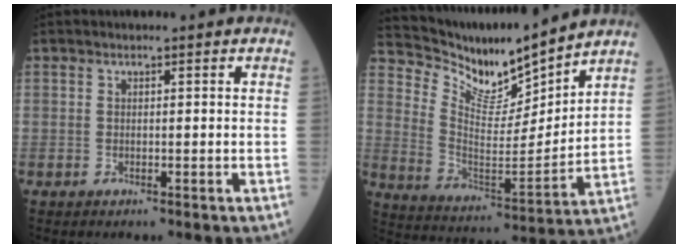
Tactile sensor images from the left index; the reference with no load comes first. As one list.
[{"total": 12.4, "force": [12.0, 0.8, 2.9], "torque": [-0.078, -0.010, 0.222]}]